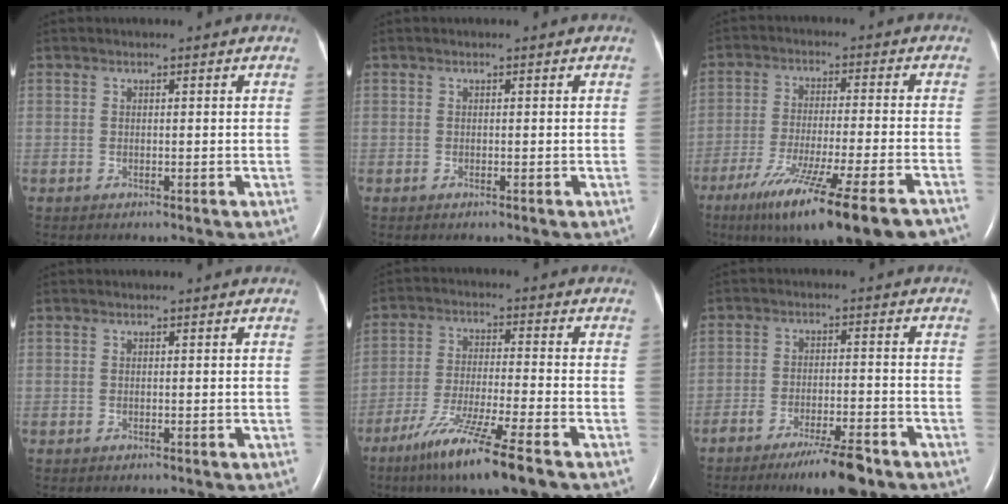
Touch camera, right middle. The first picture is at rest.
{"total": 0.0}
{"total": 19.3, "force": [-13.2, 0.5, 14.0], "torque": [-0.187, -0.054, -0.208]}
{"total": 0.0}
{"total": 11.8, "force": [-7.6, -0.5, 9.0], "torque": [-0.175, -0.041, -0.138]}
{"total": 7.9, "force": [-5.7, 1.2, 5.4], "torque": [-0.088, -0.011, -0.090]}